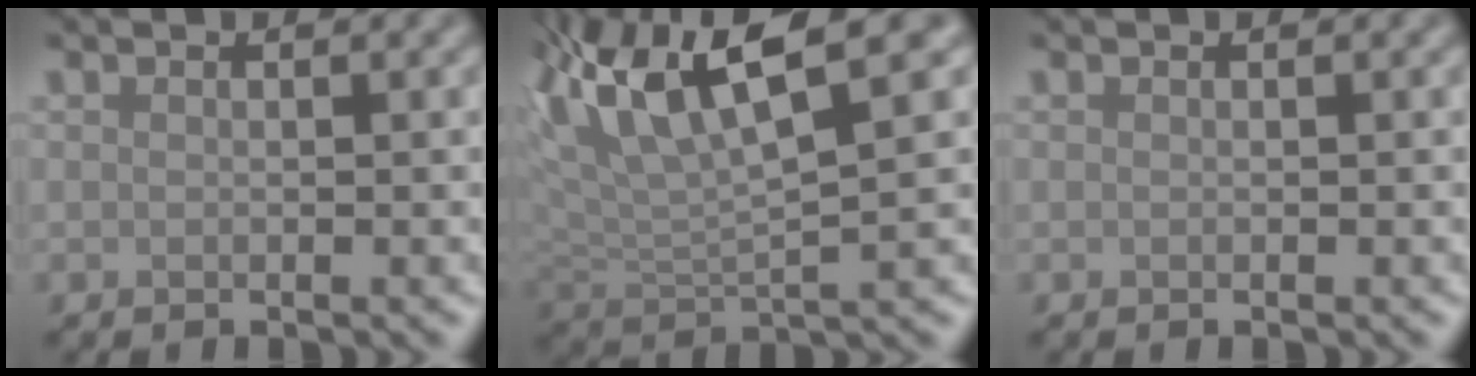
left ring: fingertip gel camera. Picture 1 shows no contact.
{"total": 10.5, "force": [5.7, 2.6, 8.4], "torque": [-0.162, 0.022, 0.102]}
{"total": 0.0}